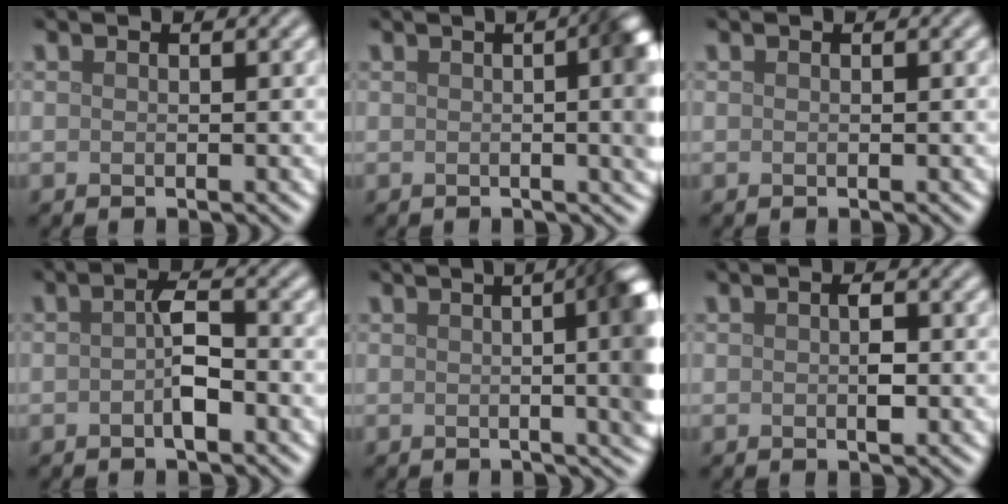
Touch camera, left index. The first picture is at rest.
{"total": 8.8, "force": [0.5, 3.6, 8.0], "torque": [-0.051, 0.015, -0.005]}
{"total": 0.0}
{"total": 2.6, "force": [-0.7, 0.9, 2.3], "torque": [-0.044, 0.003, -0.016]}
{"total": 13.6, "force": [0.7, 6.1, 12.1], "torque": [-0.069, 0.024, -0.006]}
{"total": 1.5, "force": [-0.1, 0.6, 1.4], "torque": [-0.023, 0.001, 0.000]}